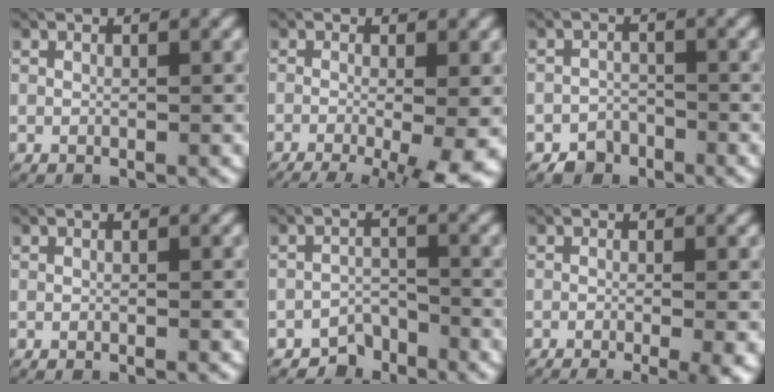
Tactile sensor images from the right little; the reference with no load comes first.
{"total": 10.1, "force": [-6.0, 3.7, 7.1], "torque": [-0.095, -0.034, -0.073]}
{"total": 2.6, "force": [-2.0, 1.7, -0.3], "torque": [0.002, -0.009, -0.037]}
{"total": 0.0}
{"total": 3.5, "force": [-3.0, 1.8, 0.3], "torque": [0.003, -0.011, -0.055]}
{"total": 4.7, "force": [-3.0, 1.0, 3.5], "torque": [-0.042, -0.009, -0.043]}